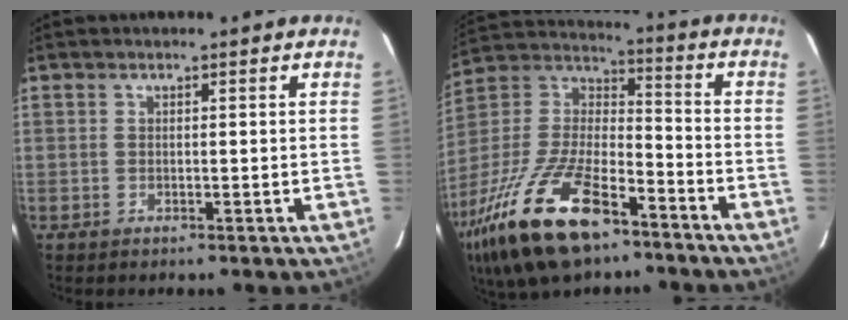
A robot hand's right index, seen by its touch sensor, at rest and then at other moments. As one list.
[{"total": 25.8, "force": [-15.9, 10.3, 17.5], "torque": [-0.368, -0.031, -0.283]}]